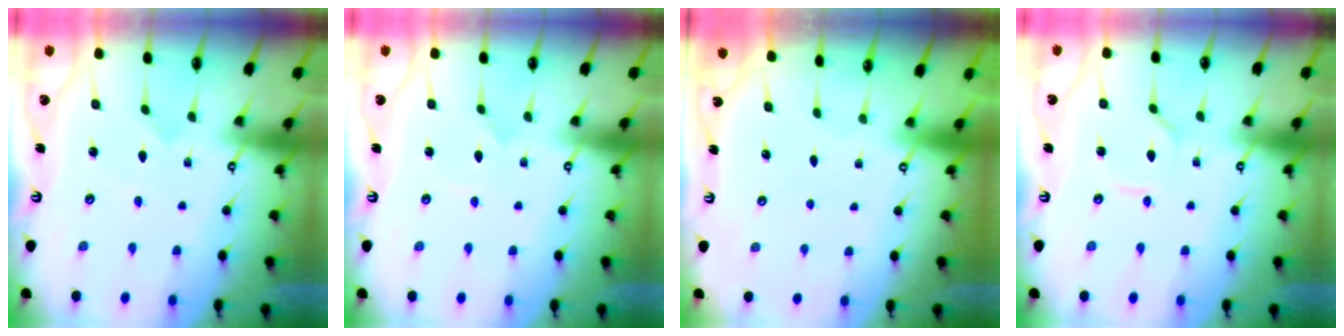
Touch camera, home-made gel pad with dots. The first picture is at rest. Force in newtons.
{"total": 1.3, "press": 1.3, "slide": 0.1}
{"total": 0.0}
{"total": 3.7, "press": 3.6, "slide": 0.5}